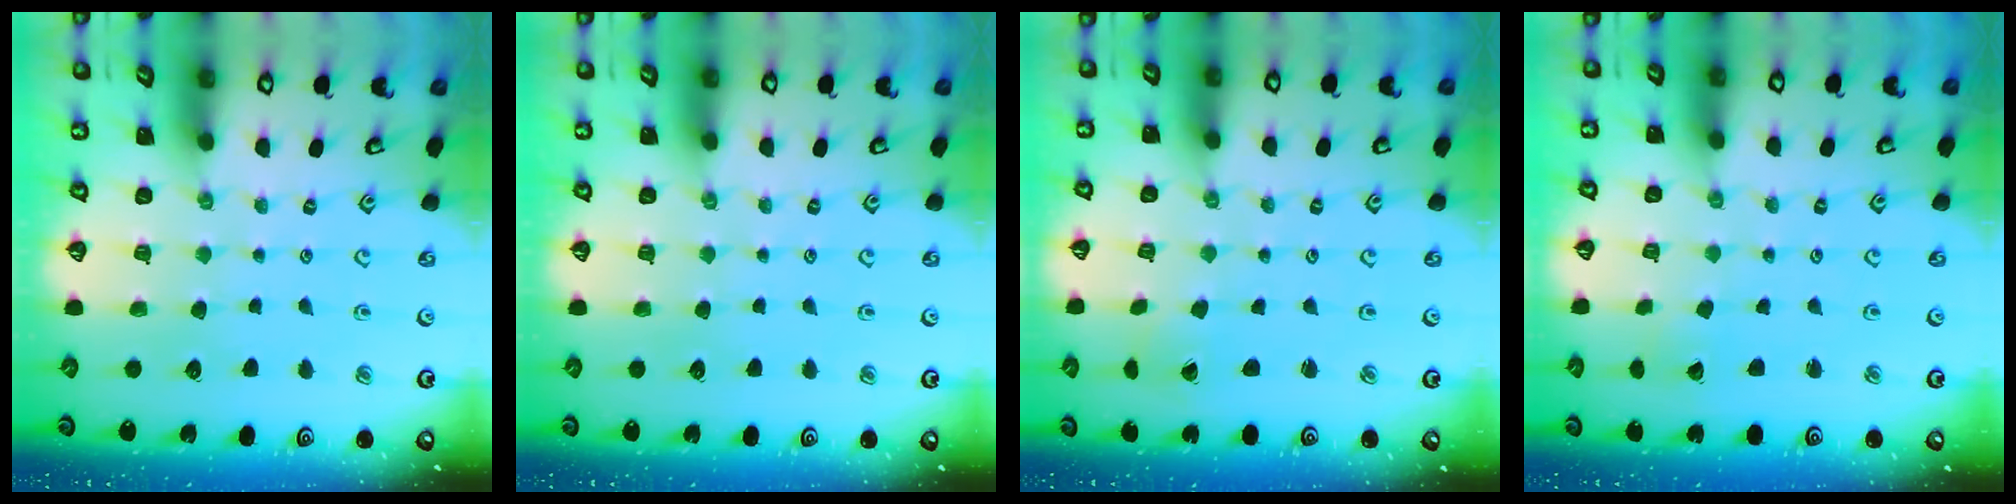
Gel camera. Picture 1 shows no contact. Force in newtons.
{"total": 0.0}
{"total": 0.0}
{"total": 0.5, "press": 0.5, "slide": 0.0}